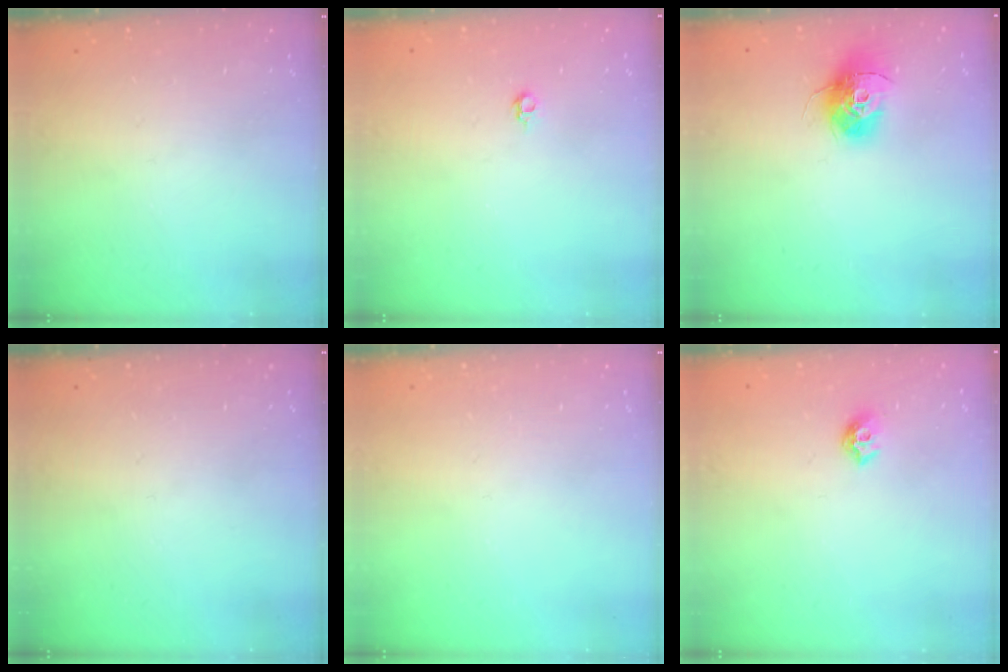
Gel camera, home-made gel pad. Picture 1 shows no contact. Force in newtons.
{"total": 3.7, "press": 3.6, "slide": 0.7}
{"total": 12.1, "press": 12.1, "slide": 0.8}
{"total": 0.0}
{"total": 0.0}
{"total": 6.9, "press": 6.8, "slide": 0.7}